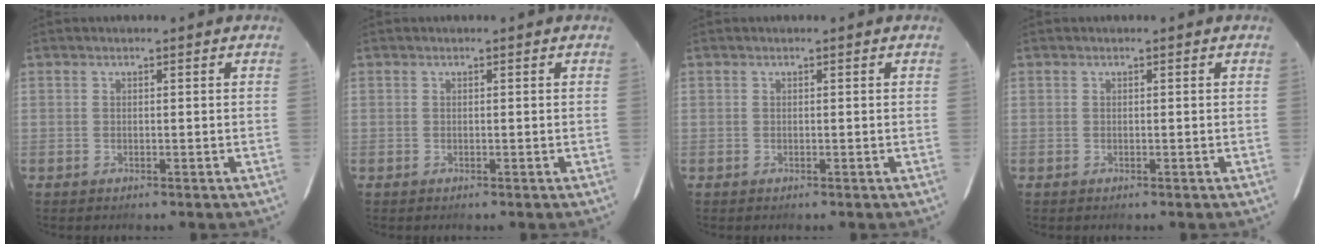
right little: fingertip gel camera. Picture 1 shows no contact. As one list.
[{"total": 0.0}, {"total": 0.0}, {"total": 0.0}]